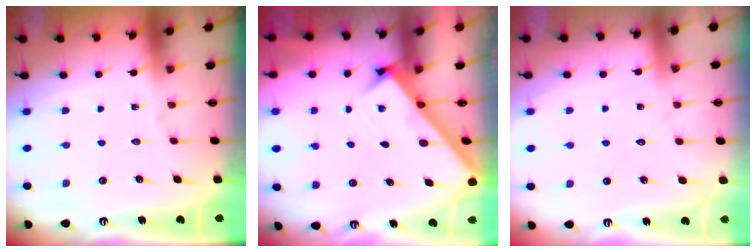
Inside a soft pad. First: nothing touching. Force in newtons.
{"total": 2.6, "press": 2.6, "slide": 0.3}
{"total": 4.7, "press": 4.6, "slide": 0.5}